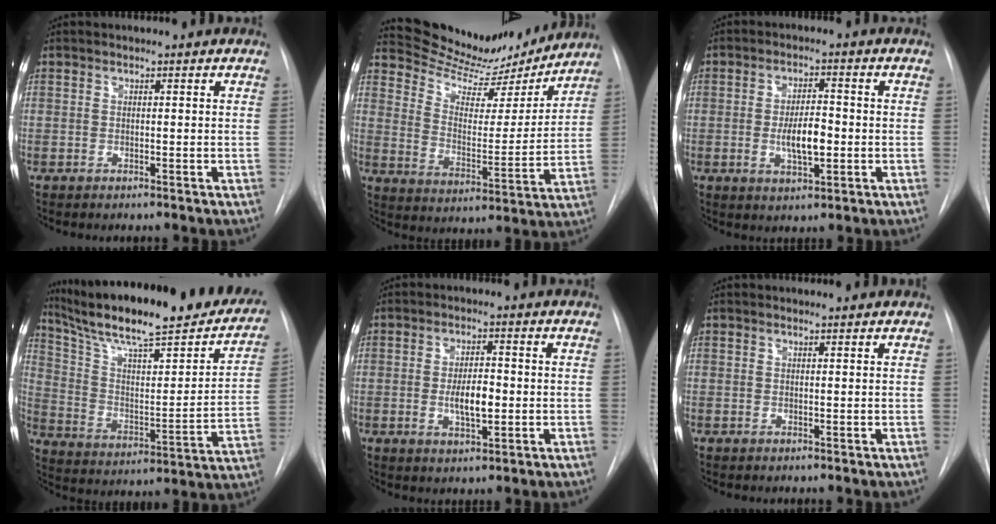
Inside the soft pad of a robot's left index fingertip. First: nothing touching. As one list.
[{"total": 15.7, "force": [15.2, 3.4, 2.1], "torque": [-0.032, -0.022, 0.225]}, {"total": 6.1, "force": [-1.0, 2.1, 5.7], "torque": [-0.102, -0.001, -0.013]}, {"total": 29.8, "force": [24.7, 4.8, 15.9], "torque": [-0.247, -0.036, 0.350]}, {"total": 5.1, "force": [-0.6, 1.8, 4.8], "torque": [-0.084, -0.002, -0.007]}, {"total": 1.2, "force": [1.2, 0.1, 0.1], "torque": [-0.010, 0.011, 0.016]}]